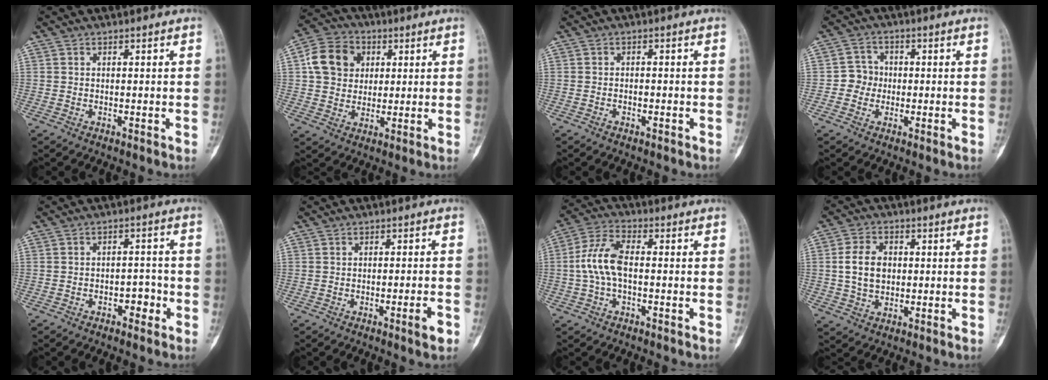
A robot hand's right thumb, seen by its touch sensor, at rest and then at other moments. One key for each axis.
{"total": 10.8, "fx": 2.5, "fy": 9.1, "fz": 5.2, "tx": -0.074, "ty": 0.004, "tz": 0.035}
{"total": 1.2, "fx": -0.6, "fy": 0.6, "fz": 0.8, "tx": -0.017, "ty": 0.007, "tz": -0.010}
{"total": 3.9, "fx": -0.6, "fy": 3.8, "fz": 0.9, "tx": 0.012, "ty": 0.012, "tz": -0.020}
{"total": 4.0, "fx": -1.8, "fy": 2.5, "fz": 2.5, "tx": -0.020, "ty": 0.023, "tz": -0.029}
{"total": 3.3, "fx": -1.6, "fy": 0.4, "fz": 2.8, "tx": -0.045, "ty": 0.005, "tz": -0.024}
{"total": 8.8, "fx": -0.5, "fy": 4.6, "fz": 7.5, "tx": -0.160, "ty": 0.028, "tz": -0.016}
{"total": 7.2, "fx": 0.4, "fy": 5.2, "fz": 5.0, "tx": -0.082, "ty": 0.005, "tz": 0.008}